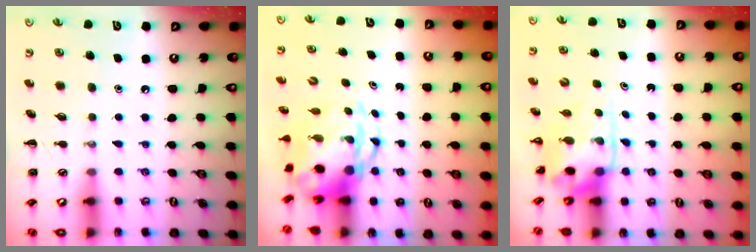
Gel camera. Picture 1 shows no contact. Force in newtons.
{"total": 6.0, "press": 5.8, "slide": 1.6}
{"total": 3.9, "press": 3.8, "slide": 0.8}